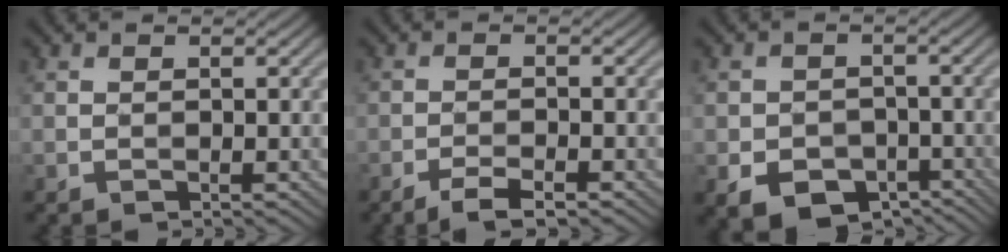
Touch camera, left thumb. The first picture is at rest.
{"total": 3.2, "force": [-2.4, 0.4, 2.0], "torque": [-0.043, 0.006, -0.045]}
{"total": 6.2, "force": [-3.4, 4.5, 2.7], "torque": [-0.053, -0.014, -0.048]}